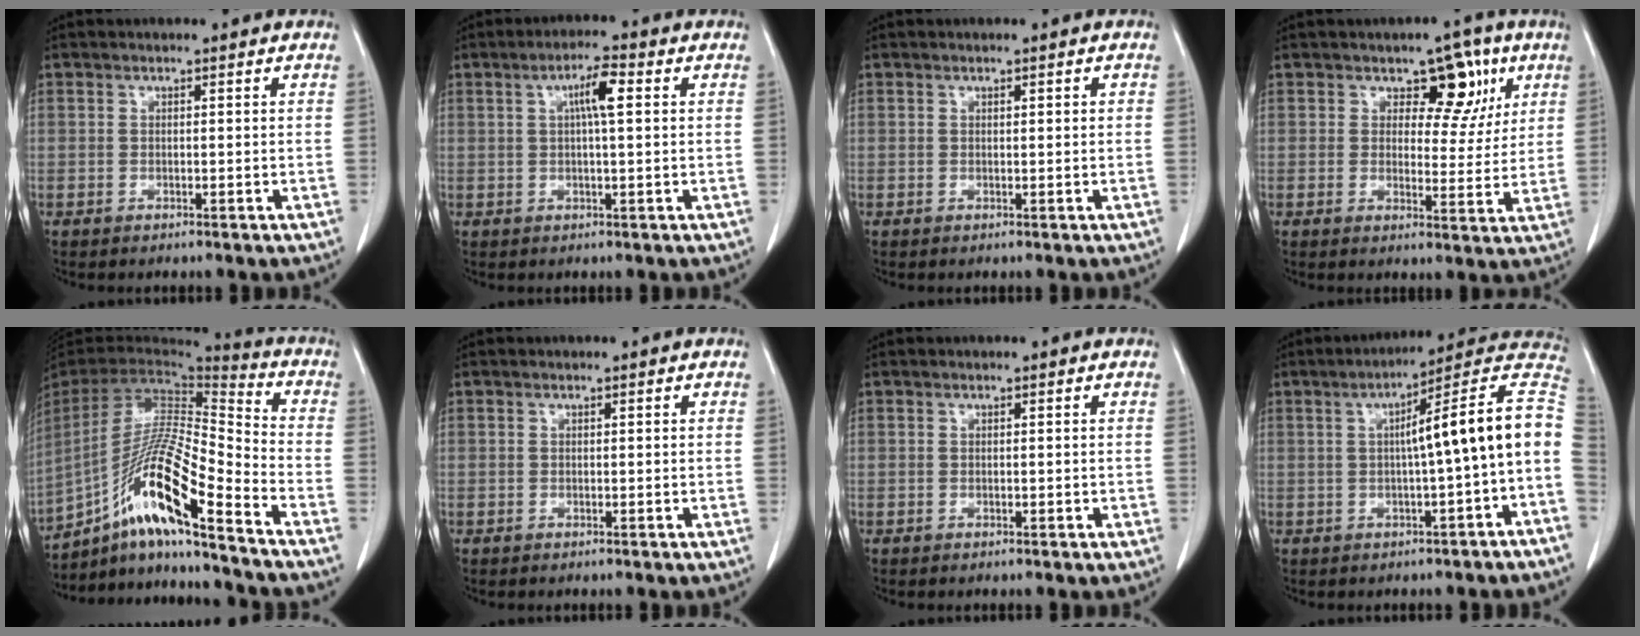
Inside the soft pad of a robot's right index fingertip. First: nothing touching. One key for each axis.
{"total": 4.6, "fx": 1.2, "fy": 0.4, "fz": 4.4, "tx": -0.078, "ty": 0.008, "tz": 0.019}
{"total": 0.7, "fx": 0.2, "fy": 0.1, "fz": 0.7, "tx": -0.011, "ty": 0.001, "tz": 0.003}
{"total": 7.3, "fx": 3.5, "fy": 4.3, "fz": 4.7, "tx": -0.041, "ty": 0.008, "tz": 0.047}
{"total": 18.7, "fx": -12.0, "fy": 0.6, "fz": 14.3, "tx": -0.302, "ty": -0.011, "tz": -0.224}
{"total": 0.0}
{"total": 0.0}
{"total": 13.1, "fx": -0.7, "fy": -0.2, "fz": 13.1, "tx": -0.175, "ty": 0.038, "tz": -0.019}